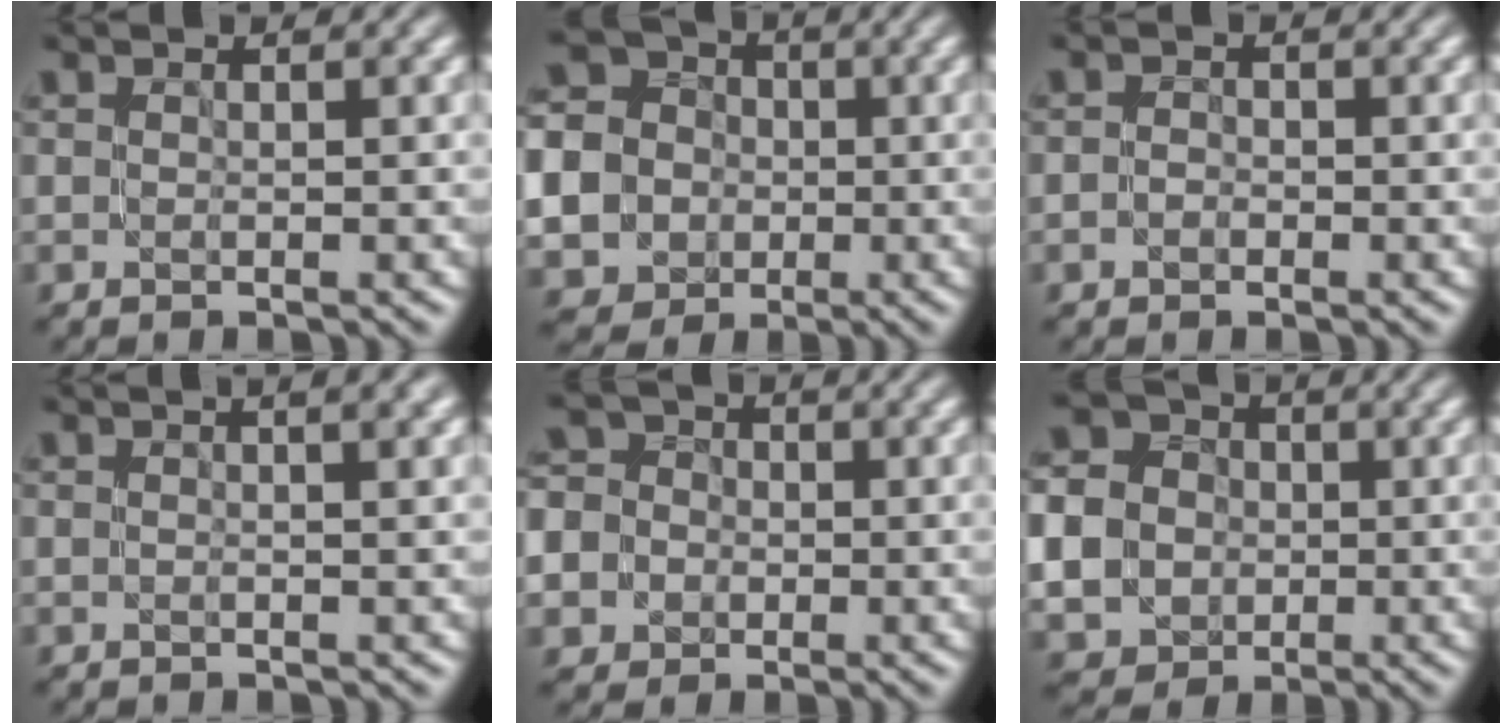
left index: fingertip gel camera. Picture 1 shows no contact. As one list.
[{"total": 12.9, "force": [-3.1, 11.9, 4.0], "torque": [-0.122, -0.019, -0.078]}, {"total": 0.8, "force": [-0.3, 0.7, 0.4], "torque": [-0.007, 0.000, -0.010]}, {"total": 2.7, "force": [1.1, 0.9, 2.3], "torque": [-0.022, 0.001, 0.000]}, {"total": 10.4, "force": [-2.9, 9.4, 3.3], "torque": [-0.089, 0.004, -0.084]}, {"total": 9.4, "force": [-1.2, 8.6, 3.7], "torque": [-0.093, -0.009, -0.047]}]